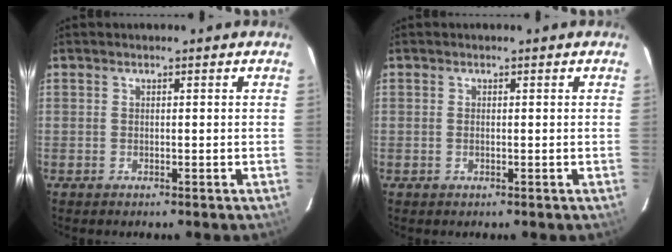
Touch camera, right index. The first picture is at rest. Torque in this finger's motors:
{"motor_torque": [-0.09, 0.05, -0.09, 0.00]}